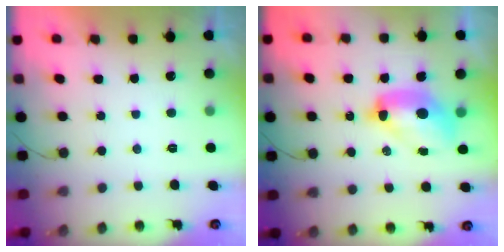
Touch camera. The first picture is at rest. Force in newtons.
{"total": 10.6, "press": 10.6, "slide": 1.2}